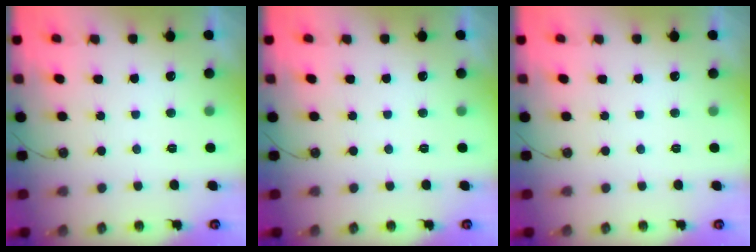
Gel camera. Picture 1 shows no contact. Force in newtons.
{"total": 0.0}
{"total": 0.0}